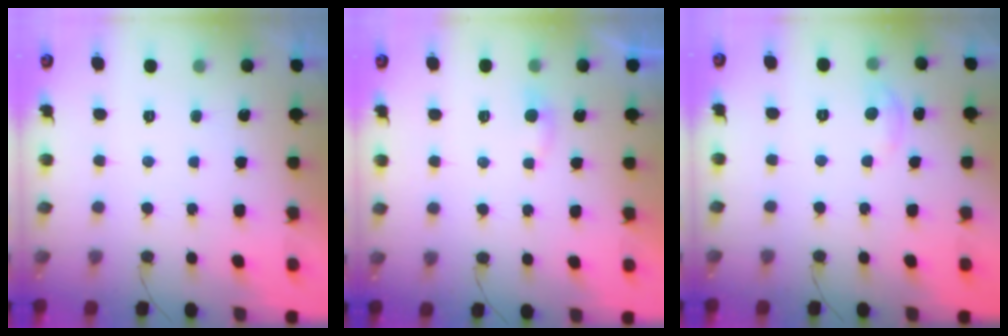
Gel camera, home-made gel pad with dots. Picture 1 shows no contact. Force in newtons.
{"total": 2.4, "press": 2.4, "slide": 0.3}
{"total": 3.8, "press": 3.7, "slide": 0.5}